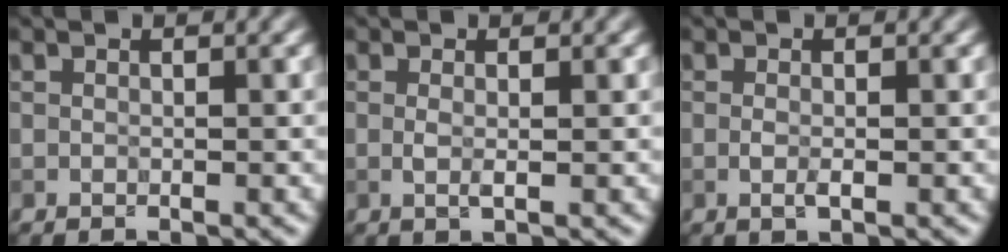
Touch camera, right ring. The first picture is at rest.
{"total": 1.0, "force": [0.1, 0.2, 0.9], "torque": [-0.022, -0.001, 0.001]}
{"total": 1.0, "force": [-0.1, 0.3, 0.9], "torque": [-0.023, -0.002, -0.005]}